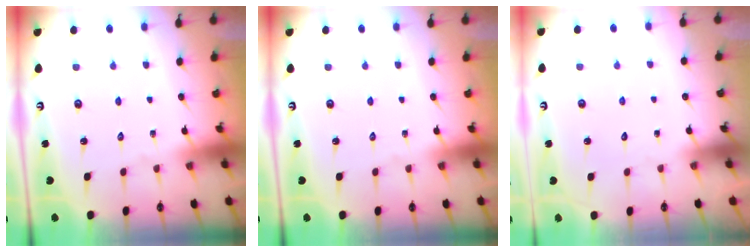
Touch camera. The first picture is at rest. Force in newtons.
{"total": 0.0}
{"total": 1.4, "press": 1.4, "slide": 0.1}